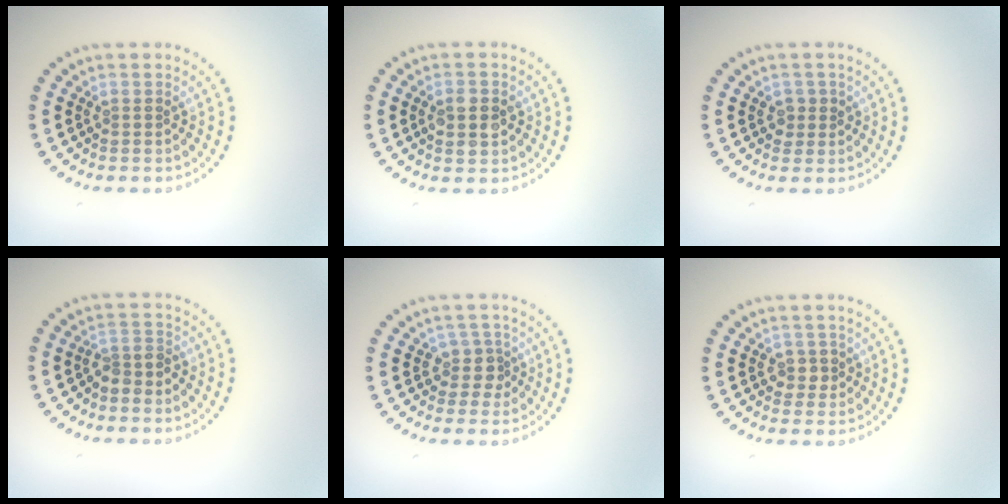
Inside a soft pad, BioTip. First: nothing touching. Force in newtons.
{"total": 2.8, "press": 2.8, "slide": 0.2}
{"total": 1.4, "press": 1.3, "slide": 0.6}
{"total": 2.0, "press": 1.6, "slide": 1.3}
{"total": 2.0, "press": 1.6, "slide": 1.3}
{"total": 1.5, "press": 1.4, "slide": 0.6}